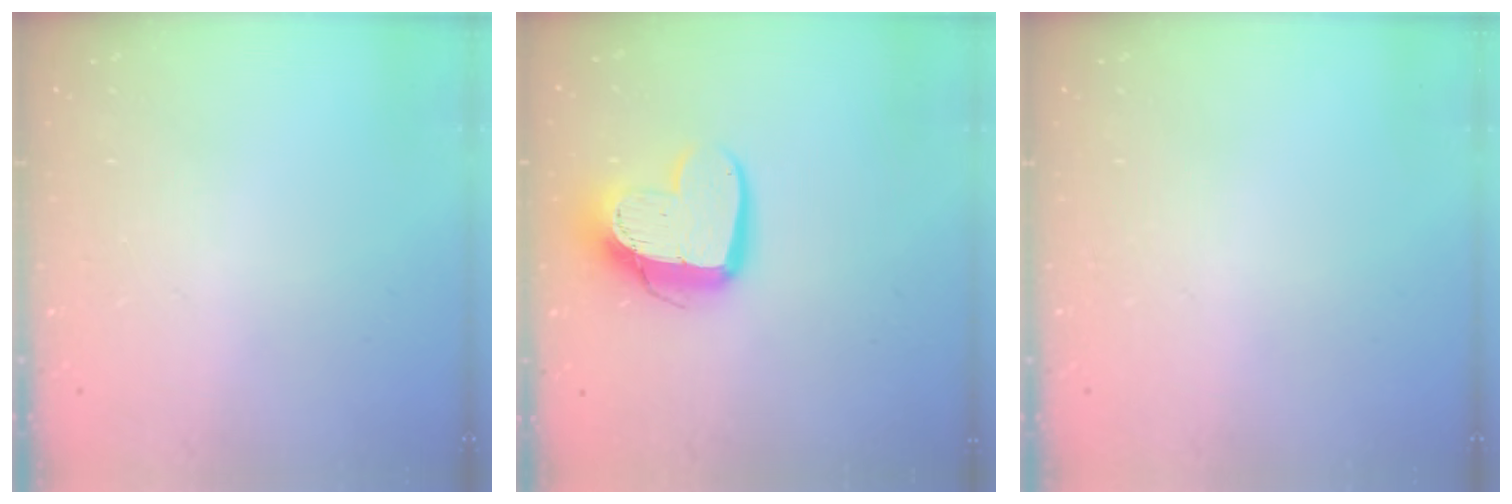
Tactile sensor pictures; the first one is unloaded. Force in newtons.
{"total": 13.5, "press": 13.5, "slide": 1.1}
{"total": 0.0}